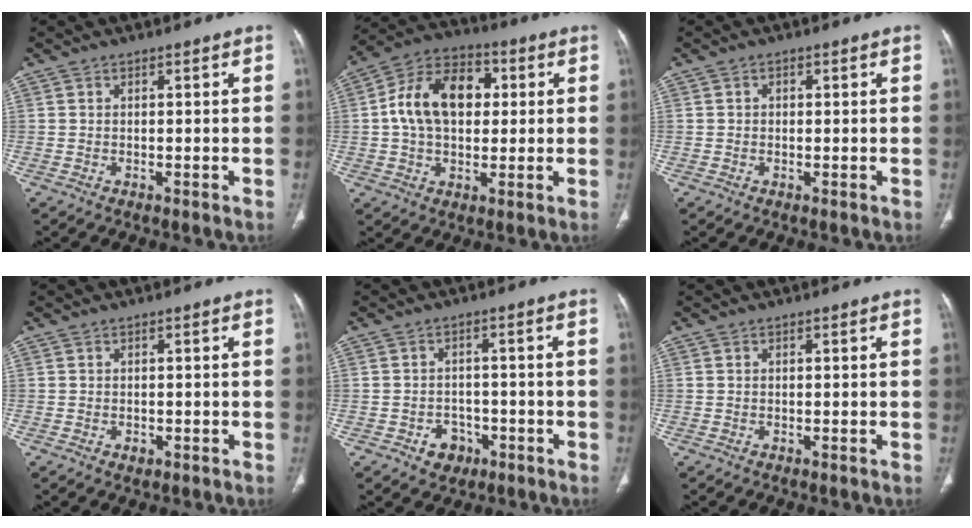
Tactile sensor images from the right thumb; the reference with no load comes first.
{"total": 15.3, "force": [2.1, 10.3, 11.2], "torque": [-0.172, 0.023, 0.027]}
{"total": 0.9, "force": [0.1, 0.8, 0.4], "torque": [-0.002, 0.002, 0.000]}
{"total": 1.0, "force": [-0.3, 0.8, 0.5], "torque": [-0.005, 0.001, -0.001]}
{"total": 4.3, "force": [-2.0, 3.5, 1.5], "torque": [0.000, 0.018, -0.023]}
{"total": 0.0}